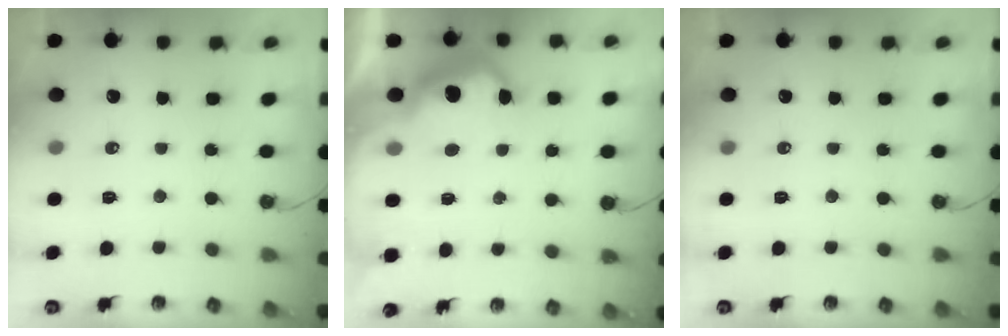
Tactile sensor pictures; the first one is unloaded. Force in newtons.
{"total": 10.7, "press": 10.7, "slide": 0.5}
{"total": 0.0}